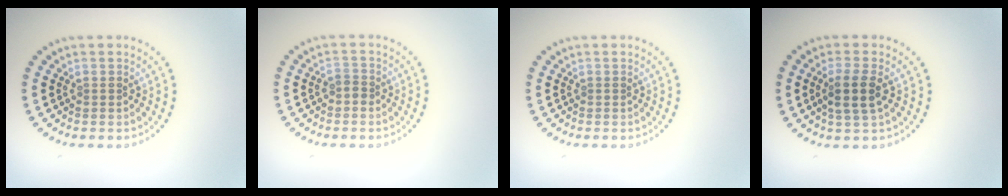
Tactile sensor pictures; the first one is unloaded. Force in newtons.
{"total": 1.1, "press": 0.9, "slide": 0.6}
{"total": 0.0}
{"total": 2.8, "press": 2.5, "slide": 1.3}